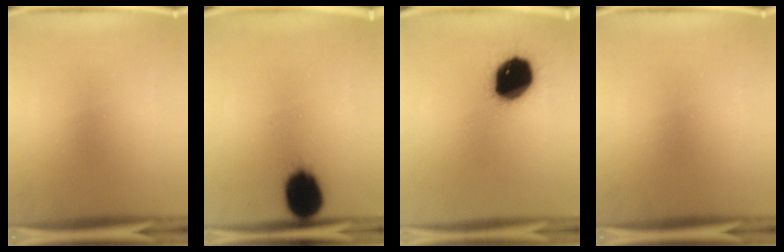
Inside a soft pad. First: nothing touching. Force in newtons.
{"total": 13.0}
{"total": 17.4}
{"total": 0.0}